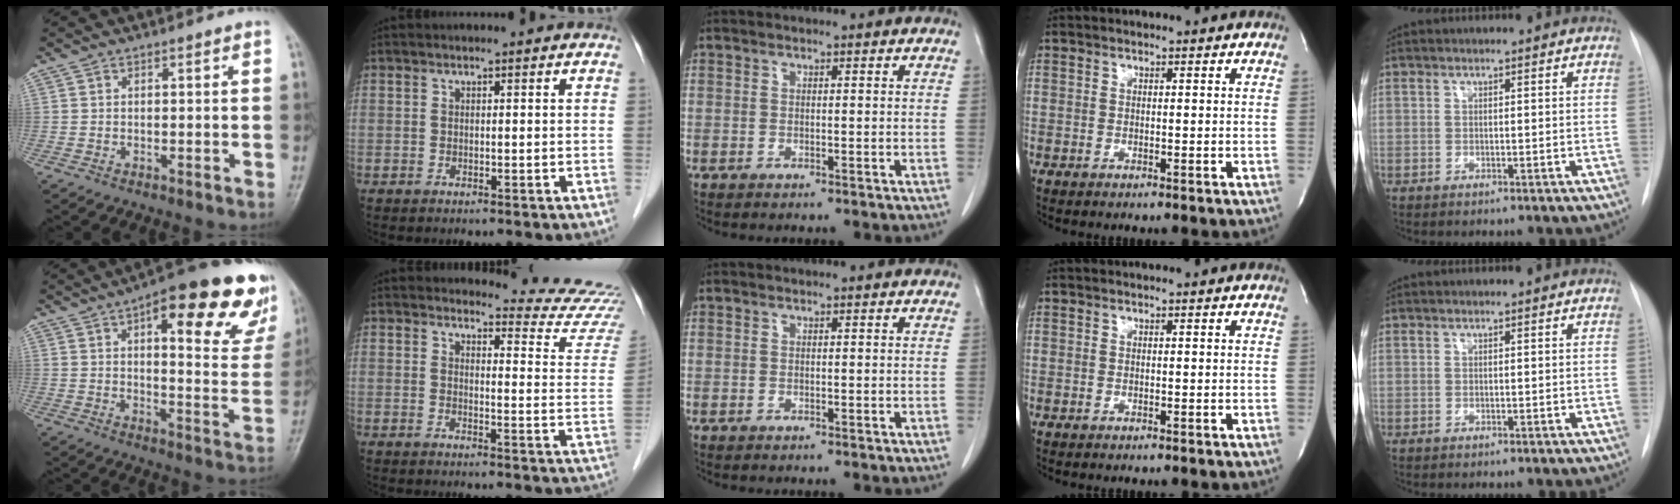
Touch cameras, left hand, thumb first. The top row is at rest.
{"thumb": {"total": 24.1, "force": [12.8, 8.3, 18.6], "torque": [-0.203, -0.028, 0.161]}, "index": {"total": 13.1, "force": [13.1, -0.4, 0.7], "torque": [0.010, -0.119, 0.121]}}